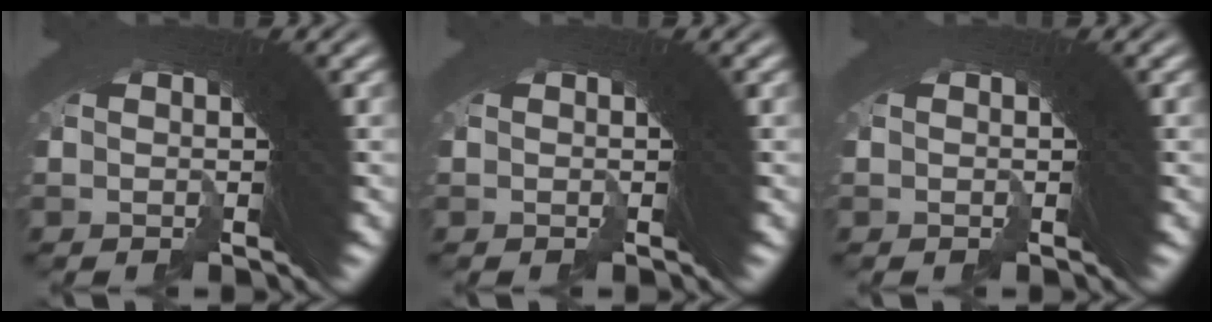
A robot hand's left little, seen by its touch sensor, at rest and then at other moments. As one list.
[{"total": 0.0}, {"total": 0.0}]